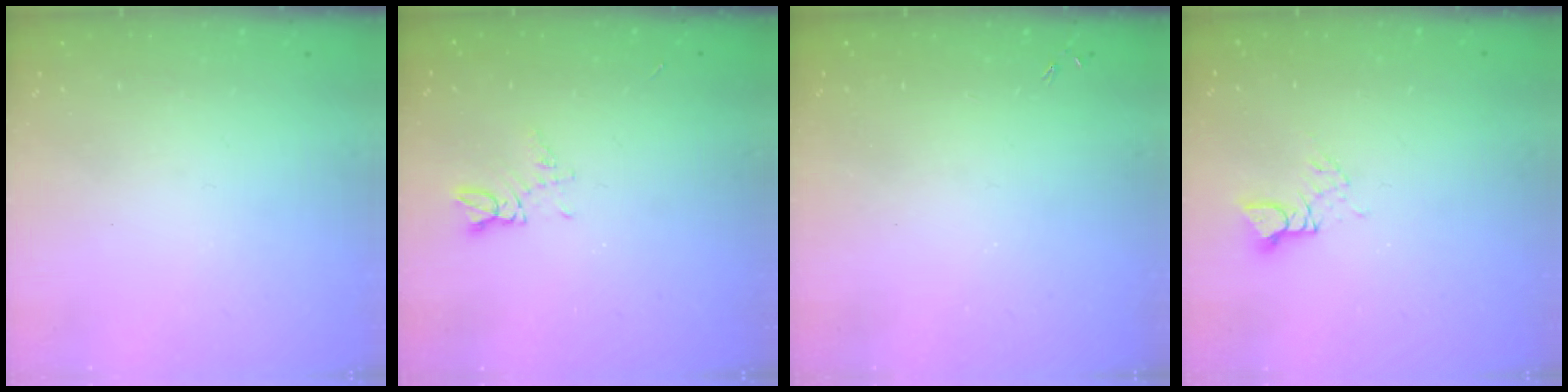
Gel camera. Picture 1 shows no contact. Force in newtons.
{"total": 4.9, "press": 4.9, "slide": 0.6}
{"total": 0.0}
{"total": 3.3, "press": 3.3, "slide": 0.5}